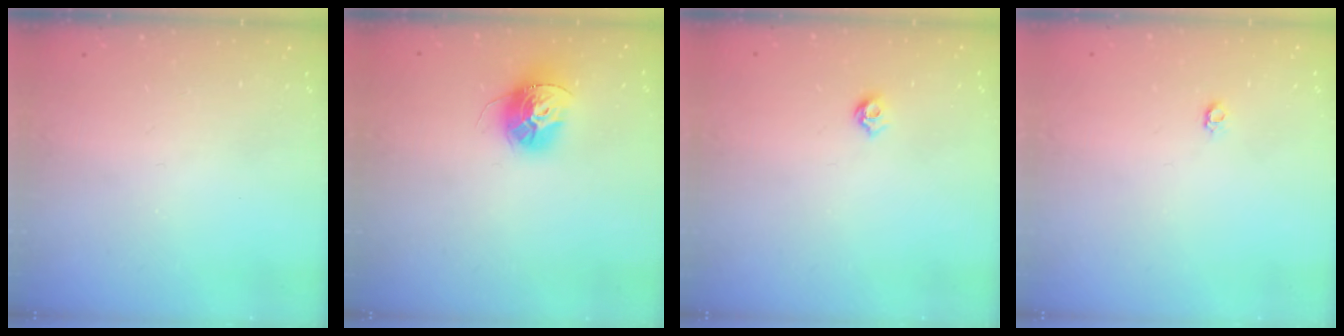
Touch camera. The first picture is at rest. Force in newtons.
{"total": 12.7, "press": 12.7, "slide": 1.0}
{"total": 5.0, "press": 4.9, "slide": 0.8}
{"total": 4.0, "press": 4.0, "slide": 0.4}